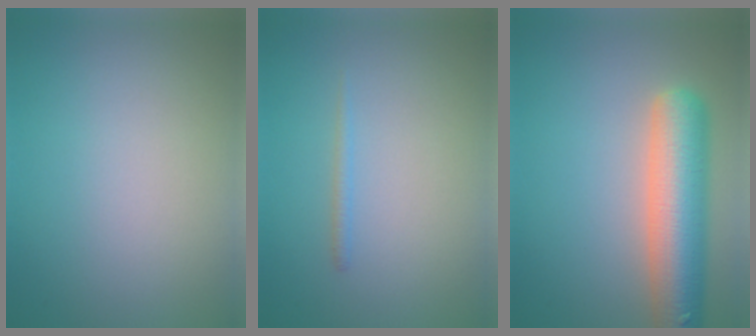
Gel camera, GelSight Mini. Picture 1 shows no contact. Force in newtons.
{"total": 0.8, "press": 0.8, "slide": 0.1}
{"total": 8.5, "press": 8.5, "slide": 0.4}